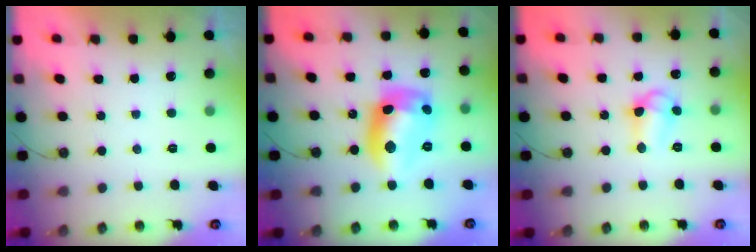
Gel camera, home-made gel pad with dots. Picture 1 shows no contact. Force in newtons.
{"total": 15.7, "press": 15.7, "slide": 1.1}
{"total": 8.2, "press": 8.1, "slide": 0.4}